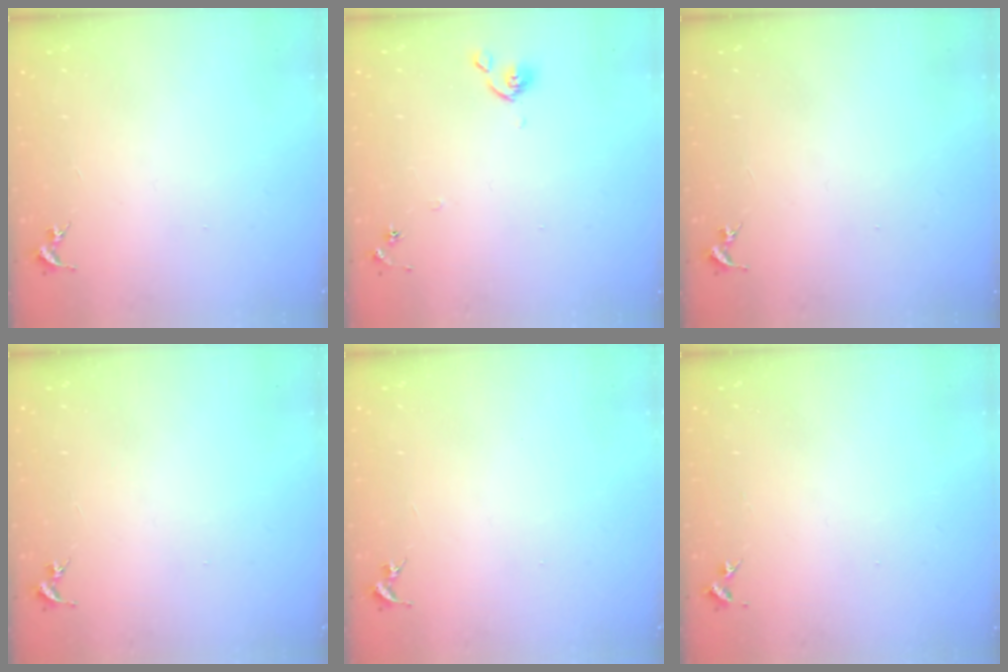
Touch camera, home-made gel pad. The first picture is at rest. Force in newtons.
{"total": 5.9, "press": 5.9, "slide": 0.7}
{"total": 0.0}
{"total": 0.0}
{"total": 0.0}
{"total": 2.7, "press": 2.7, "slide": 0.3}